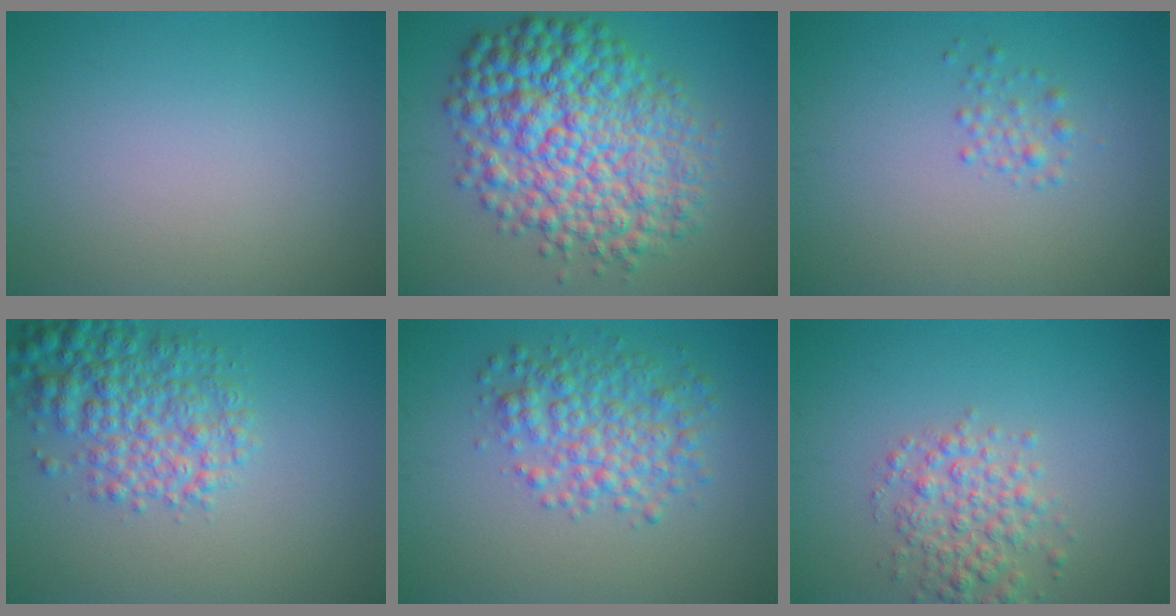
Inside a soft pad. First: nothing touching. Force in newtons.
{"total": 10.9, "press": 10.9, "slide": 0.0}
{"total": 1.2, "press": 1.2, "slide": 0.0}
{"total": 5.3, "press": 5.3, "slide": 0.2}
{"total": 4.7, "press": 4.7, "slide": 0.0}
{"total": 3.5, "press": 3.5, "slide": 0.1}